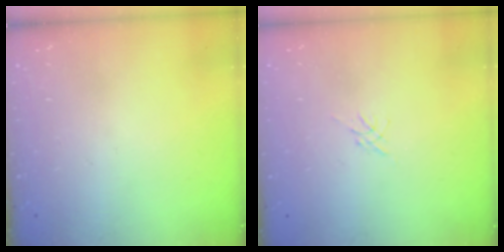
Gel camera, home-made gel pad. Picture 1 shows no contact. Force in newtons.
{"total": 0.0}